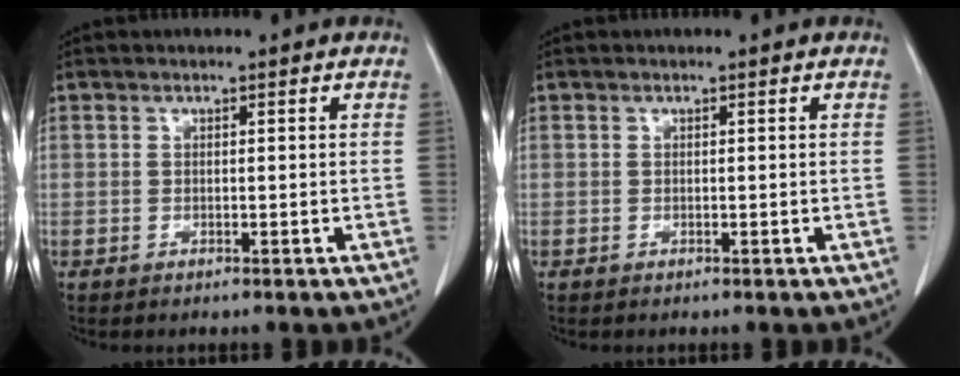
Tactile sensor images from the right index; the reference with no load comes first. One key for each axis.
{"total": 0.0}